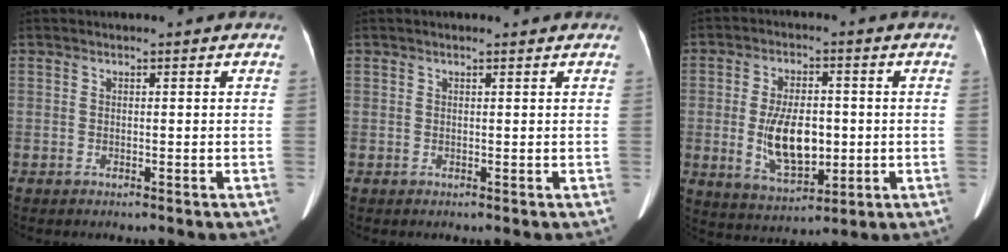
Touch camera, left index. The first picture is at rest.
{"total": 1.1, "force": [0.9, 0.1, 0.5], "torque": [-0.012, 0.012, 0.015]}
{"total": 10.0, "force": [-0.9, 4.8, 8.7], "torque": [-0.171, -0.002, -0.004]}